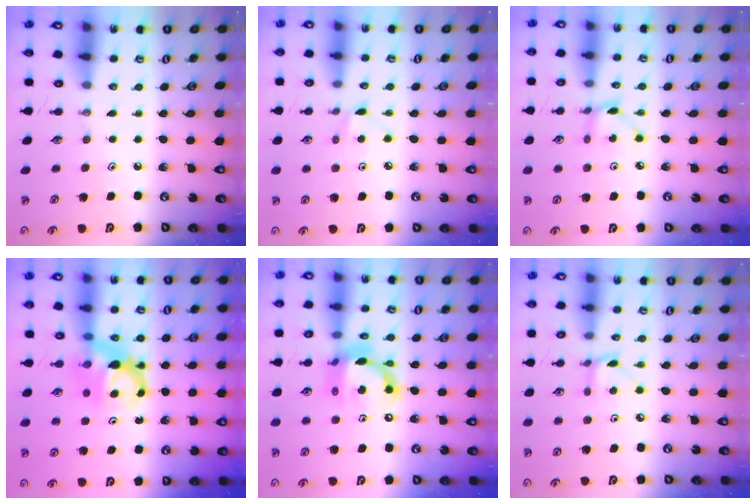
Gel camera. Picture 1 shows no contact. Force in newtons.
{"total": 4.1, "press": 4.1, "slide": 0.6}
{"total": 2.6, "press": 2.6, "slide": 0.2}
{"total": 6.9, "press": 6.9, "slide": 0.4}
{"total": 13.9, "press": 13.9, "slide": 0.7}
{"total": 4.1, "press": 4.1, "slide": 0.1}